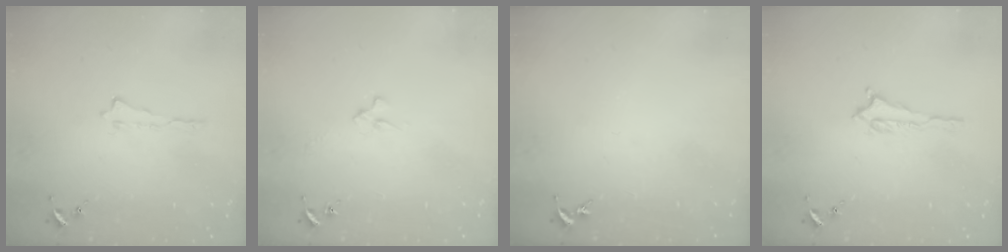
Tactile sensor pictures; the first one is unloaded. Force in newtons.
{"total": 2.4, "press": 2.4, "slide": 0.3}
{"total": 0.0}
{"total": 1.4, "press": 1.4, "slide": 0.2}